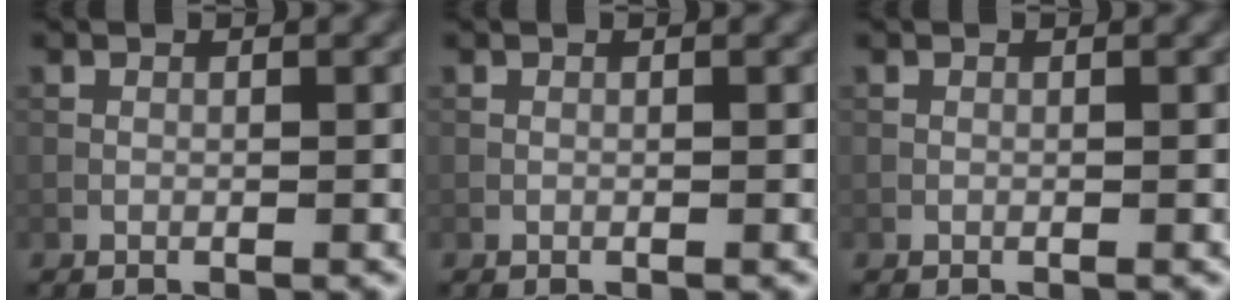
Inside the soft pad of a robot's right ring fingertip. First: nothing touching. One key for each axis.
{"total": 0.0}
{"total": 0.0}